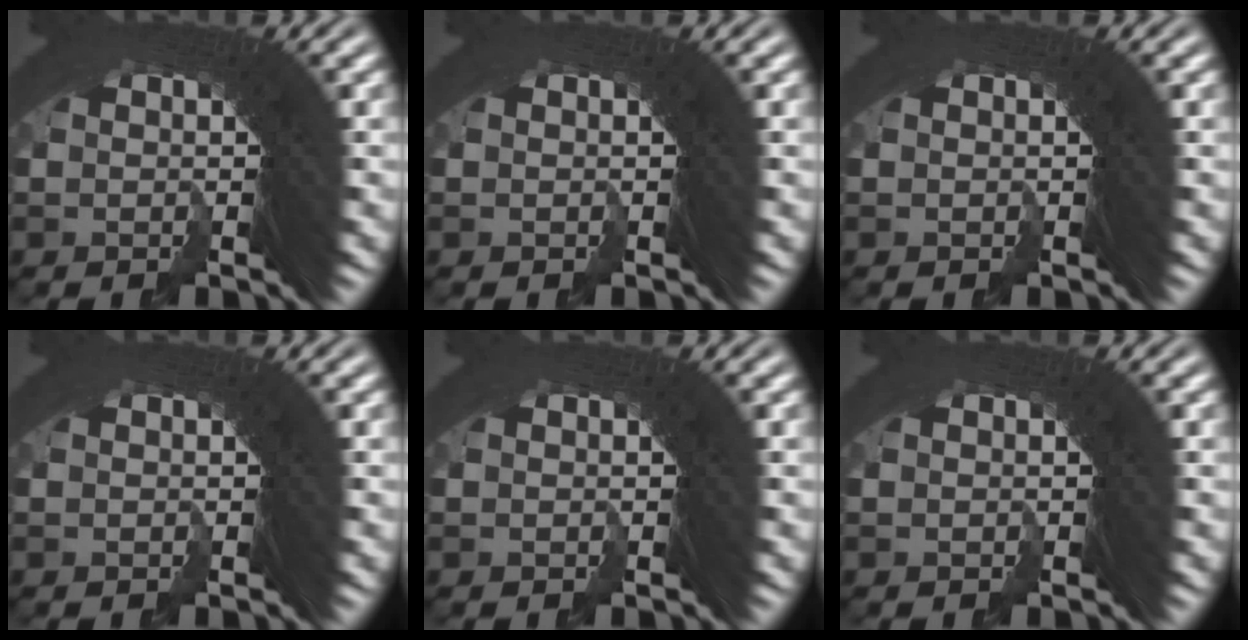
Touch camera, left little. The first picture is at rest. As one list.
[{"total": 0.0}, {"total": 0.0}, {"total": 0.0}, {"total": 0.0}, {"total": 0.0}]